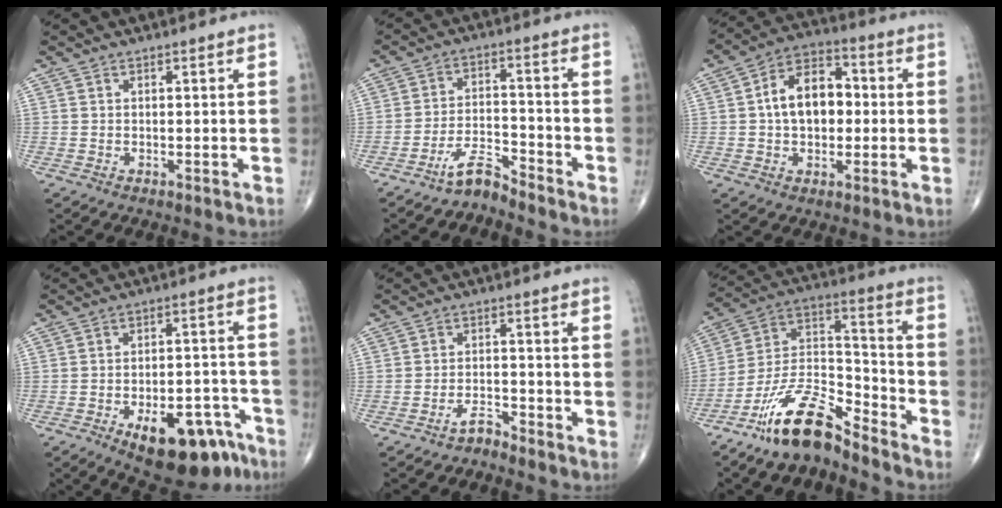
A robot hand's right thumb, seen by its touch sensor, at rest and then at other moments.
{"total": 5.1, "force": [-4.8, 0.7, 1.4], "torque": [-0.018, 0.049, -0.095]}
{"total": 12.1, "force": [0.5, 7.9, 9.1], "torque": [-0.128, 0.025, -0.001]}
{"total": 16.6, "force": [-9.8, 7.7, 11.1], "torque": [-0.109, 0.069, -0.132]}
{"total": 2.4, "force": [-2.3, 0.3, 0.3], "torque": [0.000, 0.012, -0.044]}
{"total": 13.8, "force": [-11.0, 4.2, 7.2], "torque": [-0.121, 0.091, -0.214]}